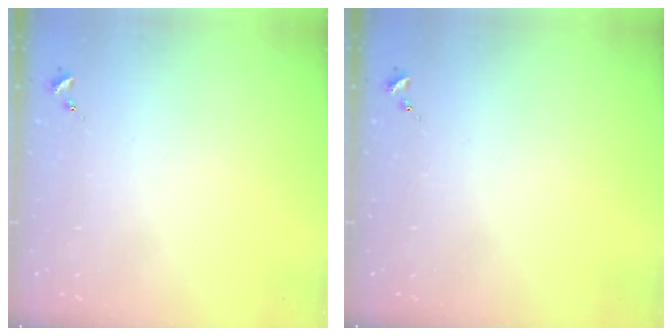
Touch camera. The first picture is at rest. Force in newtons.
{"total": 0.0}